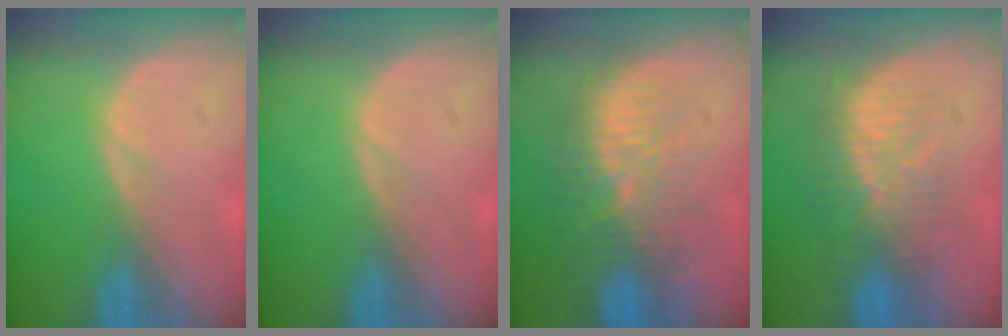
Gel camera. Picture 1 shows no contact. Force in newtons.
{"total": 0.0}
{"total": 10.4, "press": 9.3, "slide": 4.5}
{"total": 8.3, "press": 8.1, "slide": 1.7}